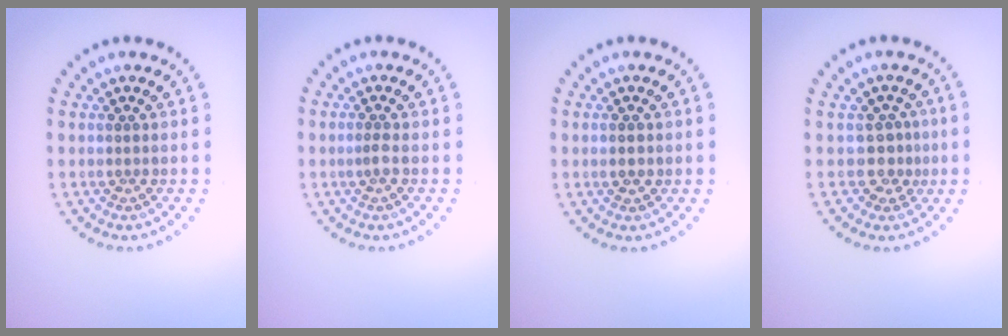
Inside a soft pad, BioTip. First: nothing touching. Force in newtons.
{"total": 0.9, "press": 0.6, "slide": 0.7}
{"total": 1.1, "press": 1.1, "slide": 0.2}
{"total": 1.9, "press": 1.4, "slide": 1.2}